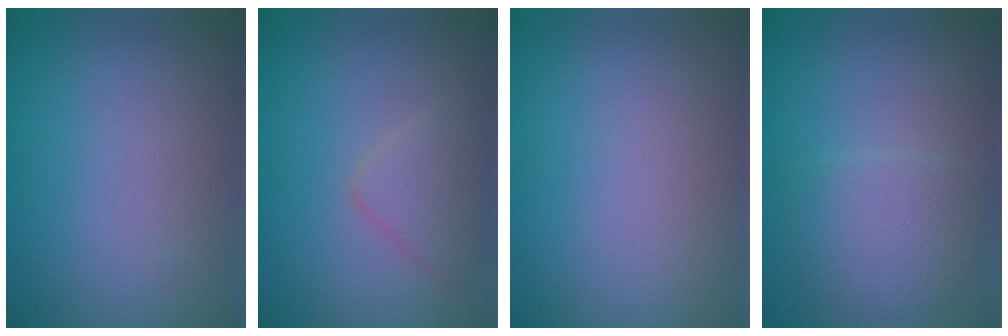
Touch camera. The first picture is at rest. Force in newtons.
{"total": 2.3, "press": 2.3, "slide": 0.1}
{"total": 0.0}
{"total": 3.3, "press": 3.3, "slide": 0.2}